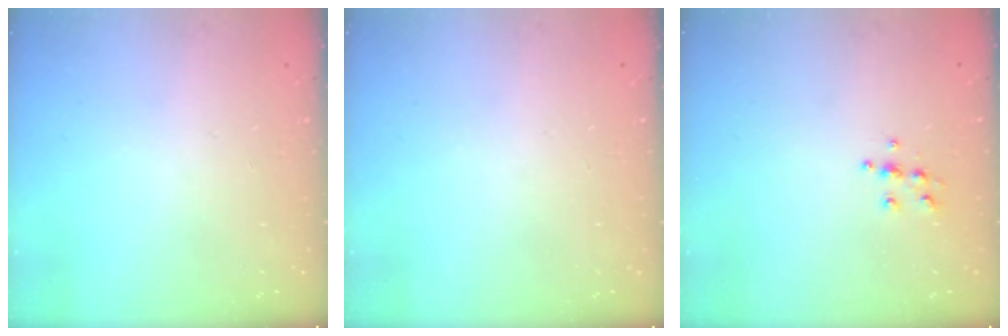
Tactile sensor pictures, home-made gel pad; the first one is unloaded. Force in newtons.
{"total": 0.0}
{"total": 5.6, "press": 5.6, "slide": 0.6}